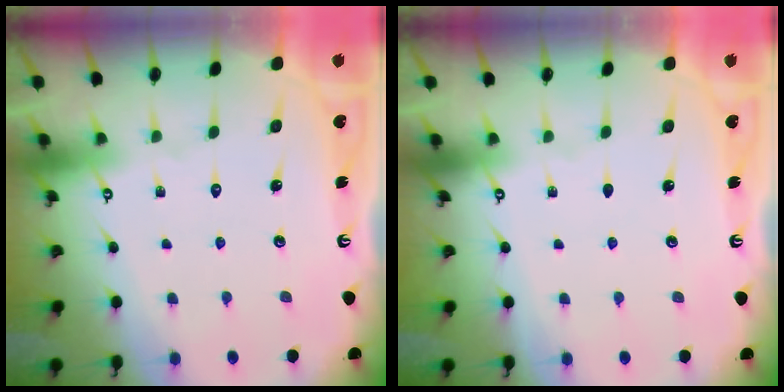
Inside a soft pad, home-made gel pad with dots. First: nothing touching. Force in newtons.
{"total": 0.0}